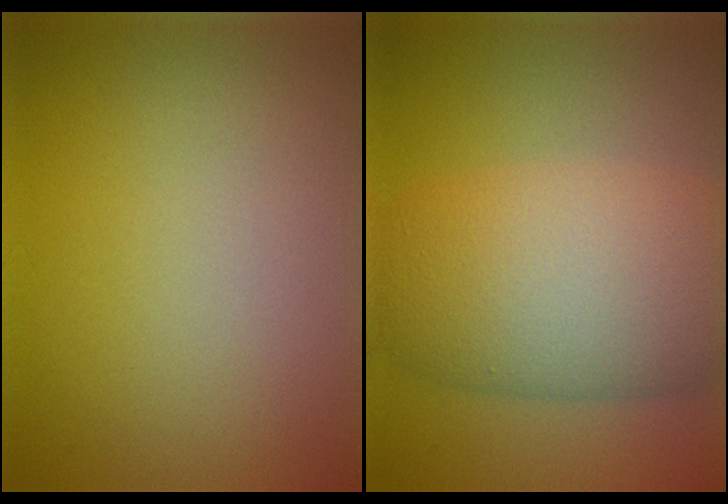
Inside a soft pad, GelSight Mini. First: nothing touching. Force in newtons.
{"total": 9.6, "press": 9.6, "slide": 0.4}